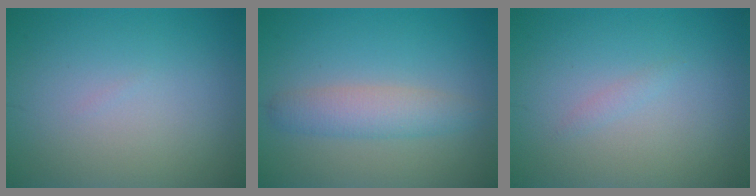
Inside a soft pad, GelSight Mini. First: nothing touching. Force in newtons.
{"total": 3.0, "press": 3.0, "slide": 0.1}
{"total": 0.6, "press": 0.6, "slide": 0.1}